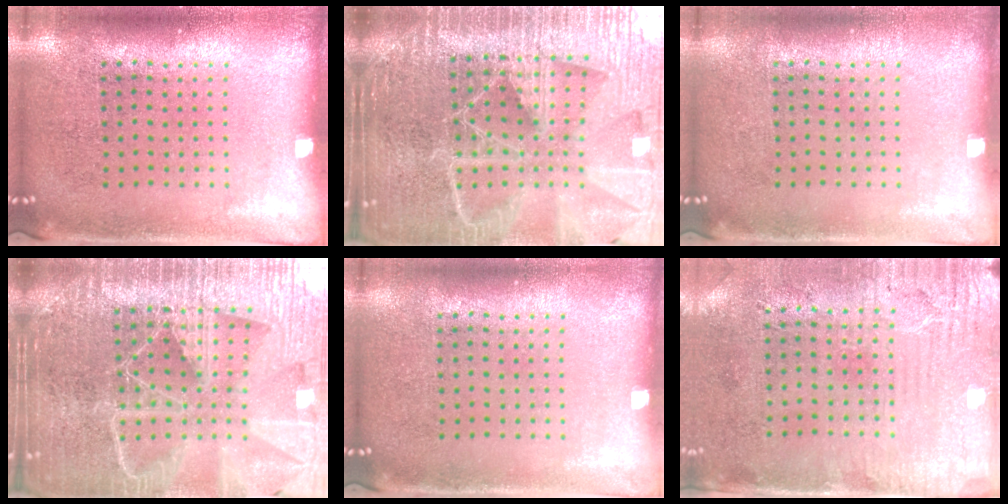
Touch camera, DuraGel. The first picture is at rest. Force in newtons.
{"total": 6.3, "press": 5.5, "slide": 3.2}
{"total": 0.0}
{"total": 6.4, "press": 5.5, "slide": 3.2}
{"total": 0.0}
{"total": 3.3, "press": 2.7, "slide": 1.9}